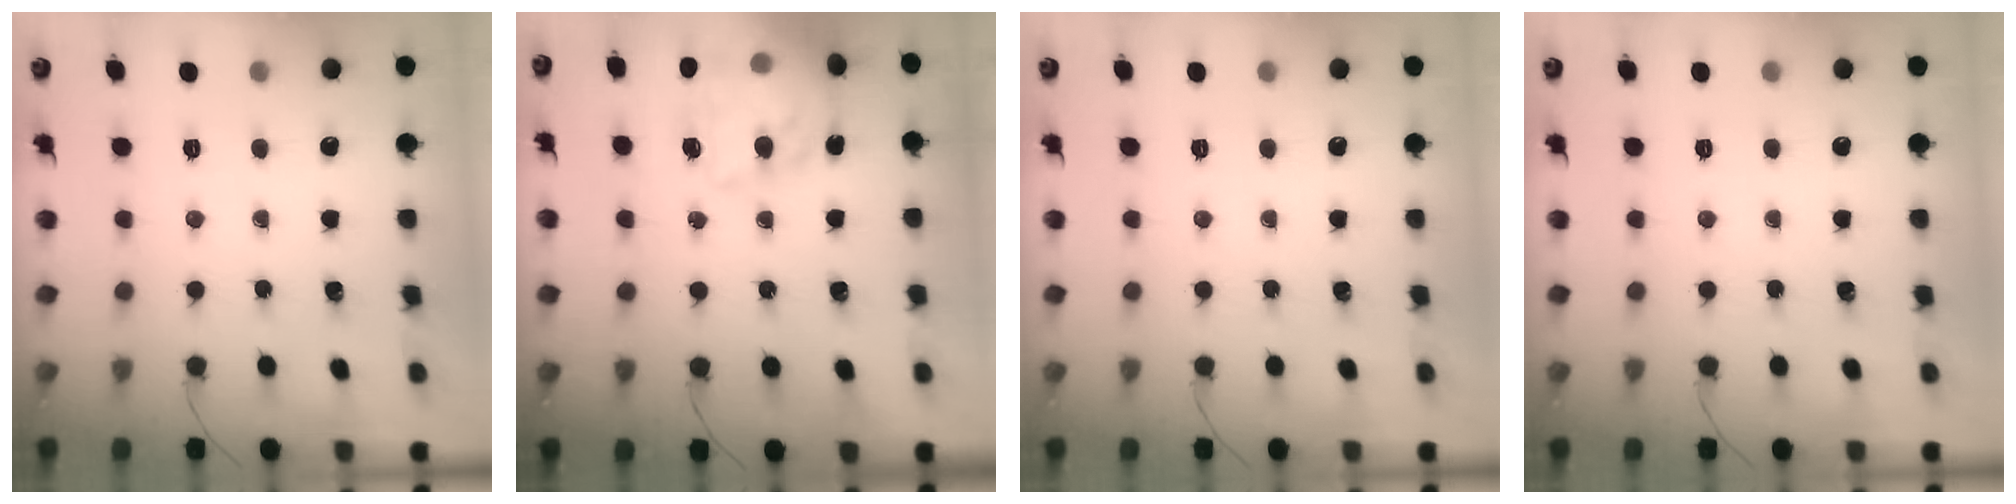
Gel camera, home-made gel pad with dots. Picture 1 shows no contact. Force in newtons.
{"total": 23.1, "press": 22.8, "slide": 3.7}
{"total": 0.0}
{"total": 0.0}